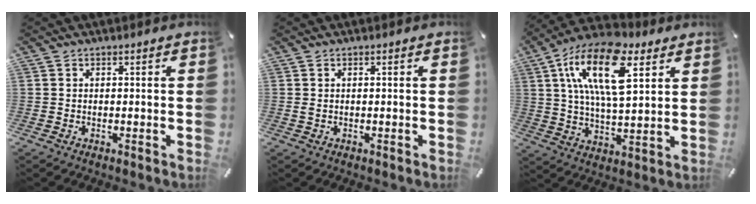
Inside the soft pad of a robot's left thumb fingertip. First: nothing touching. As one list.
[{"total": 0.7, "force": [0.2, 0.1, 0.7], "torque": [-0.012, -0.001, 0.003]}, {"total": 20.1, "force": [9.4, 9.3, 15.1], "torque": [-0.309, -0.023, 0.154]}]